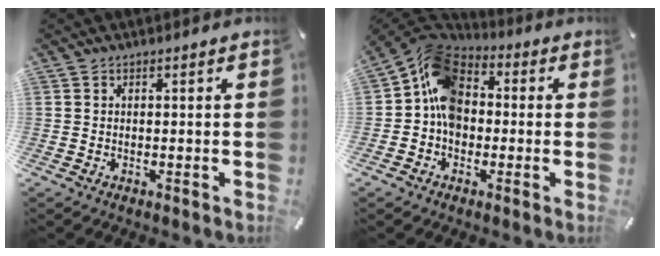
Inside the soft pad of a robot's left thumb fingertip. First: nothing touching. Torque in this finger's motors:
{"motor_torque": [0.10, 1.66, 2.19, -0.58, 0.62]}